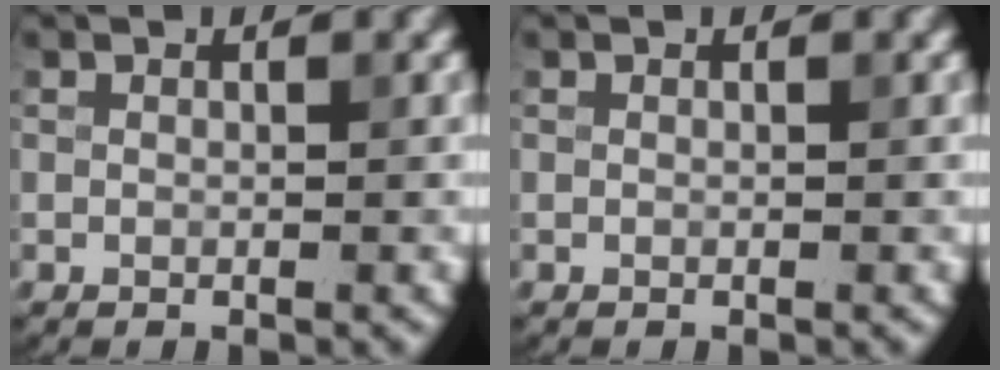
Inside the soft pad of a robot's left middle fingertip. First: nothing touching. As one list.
[{"total": 0.0}]